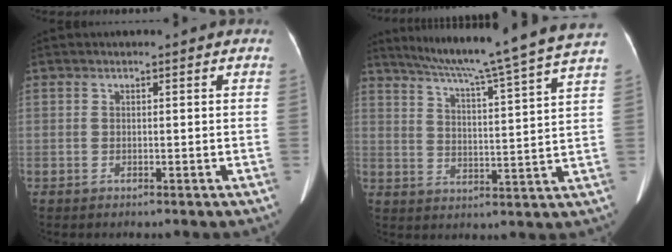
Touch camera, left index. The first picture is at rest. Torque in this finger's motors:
{"motor_torque": [-0.68, -0.62, 0.00, 0.08]}